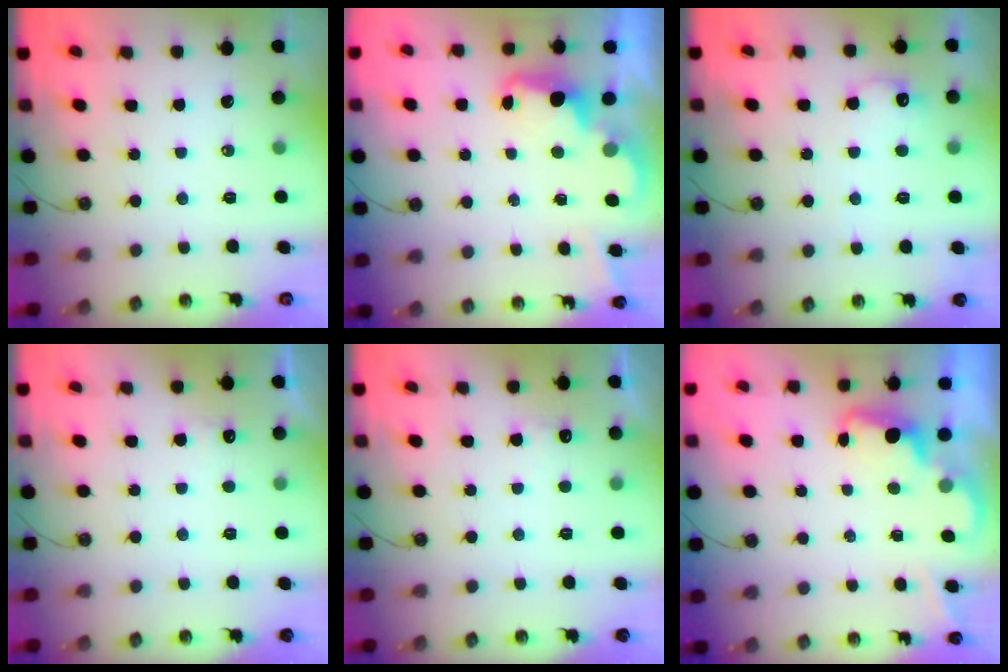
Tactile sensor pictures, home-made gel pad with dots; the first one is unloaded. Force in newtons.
{"total": 2.2, "press": 2.2, "slide": 0.5}
{"total": 9.8, "press": 9.8, "slide": 0.5}
{"total": 5.2, "press": 5.1, "slide": 1.2}
{"total": 6.5, "press": 6.3, "slide": 1.2}
{"total": 2.2, "press": 2.1, "slide": 0.5}